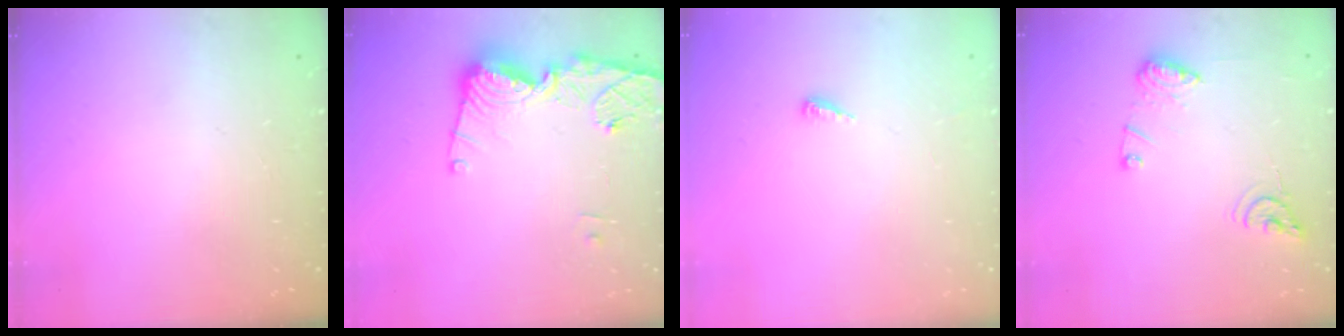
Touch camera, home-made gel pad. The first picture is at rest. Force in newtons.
{"total": 14.4, "press": 14.4, "slide": 1.4}
{"total": 2.8, "press": 2.8, "slide": 0.2}
{"total": 11.2, "press": 11.1, "slide": 1.1}